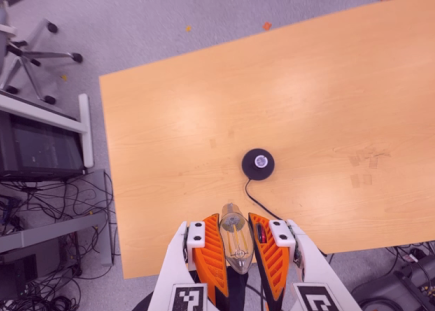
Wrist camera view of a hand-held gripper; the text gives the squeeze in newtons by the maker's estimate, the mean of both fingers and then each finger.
{"total": 19.8, "left": 21.4, "right": 18.3}